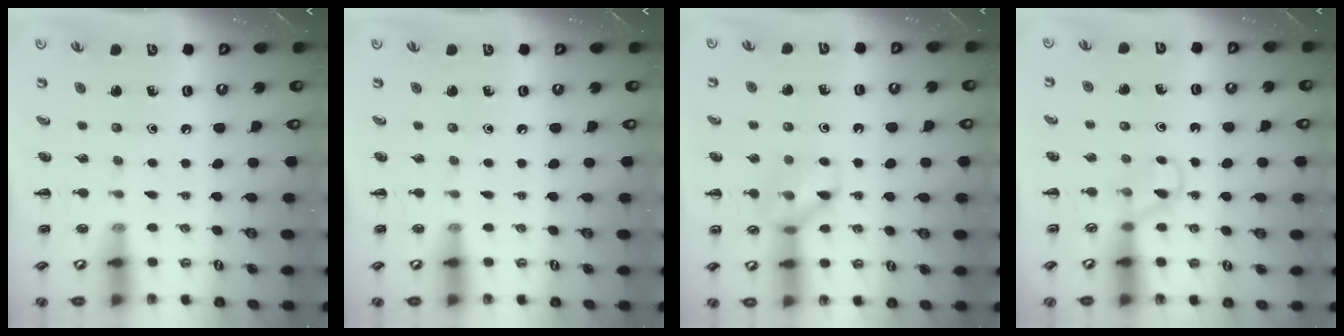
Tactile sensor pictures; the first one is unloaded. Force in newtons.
{"total": 0.0}
{"total": 9.5, "press": 9.5, "slide": 0.2}
{"total": 3.7, "press": 3.4, "slide": 1.4}